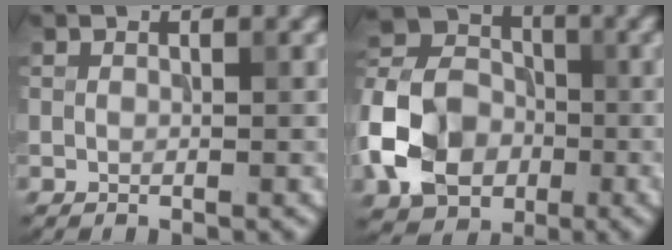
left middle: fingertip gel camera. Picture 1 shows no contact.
{"total": 8.9, "force": [-3.0, 7.0, 4.7], "torque": [-0.107, 0.004, -0.076]}